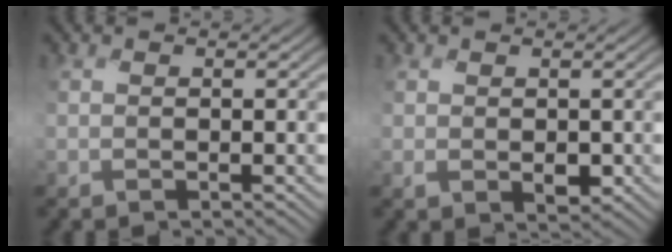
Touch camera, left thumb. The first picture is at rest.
{"total": 2.0, "force": [-0.2, 1.4, 1.4], "torque": [-0.029, -0.011, -0.005]}